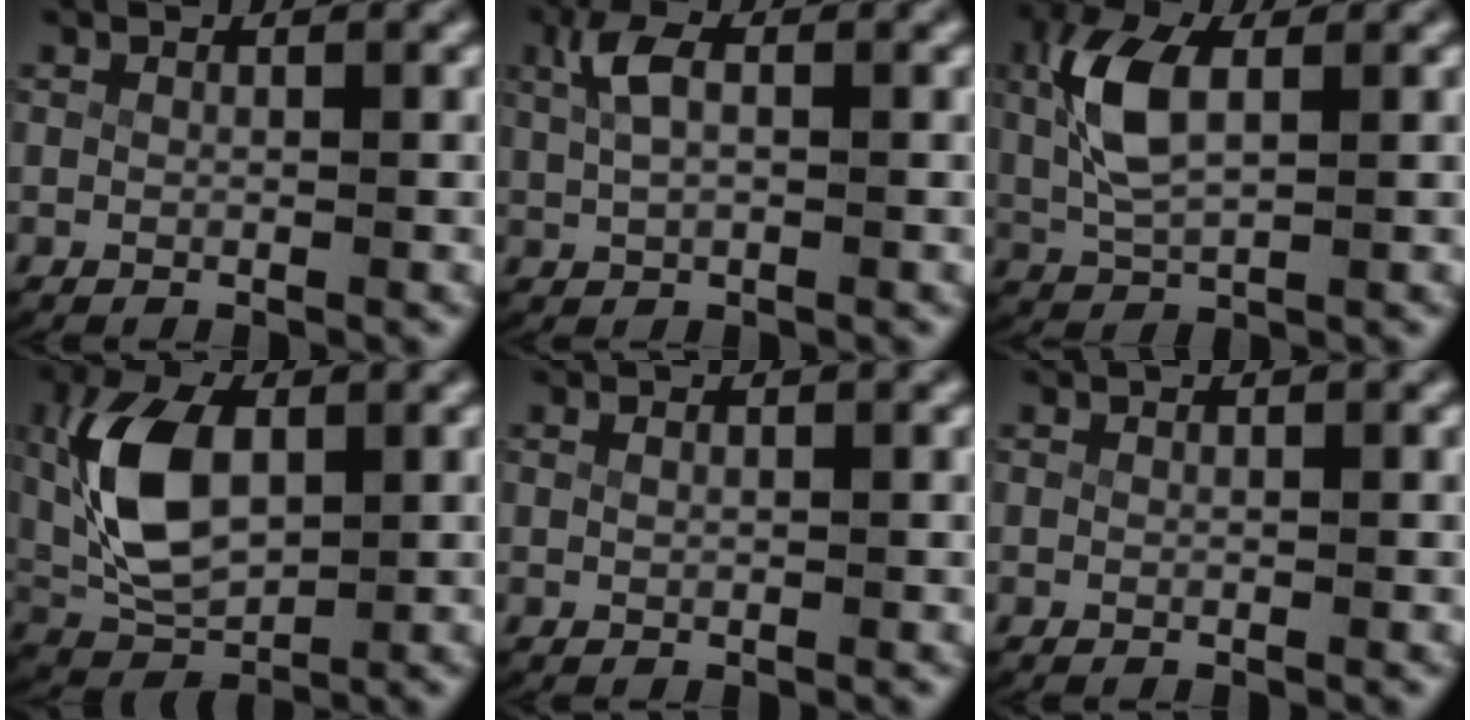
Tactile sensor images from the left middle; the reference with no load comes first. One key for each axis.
{"total": 3.0, "fx": 0.8, "fy": 1.5, "fz": 2.4, "tx": -0.063, "ty": 0.003, "tz": 0.019}
{"total": 5.2, "fx": 1.1, "fy": 2.6, "fz": 4.3, "tx": -0.108, "ty": -0.004, "tz": 0.027}
{"total": 8.4, "fx": 1.1, "fy": 5.4, "fz": 6.3, "tx": -0.155, "ty": -0.017, "tz": 0.030}
{"total": 0.0}
{"total": 0.0}